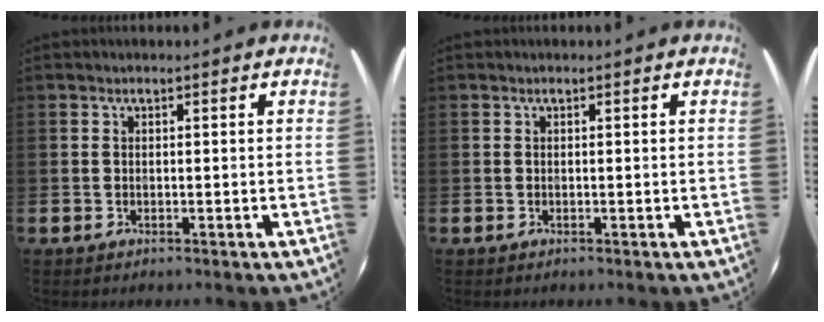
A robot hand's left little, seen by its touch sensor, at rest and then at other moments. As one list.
[{"total": 0.0}]